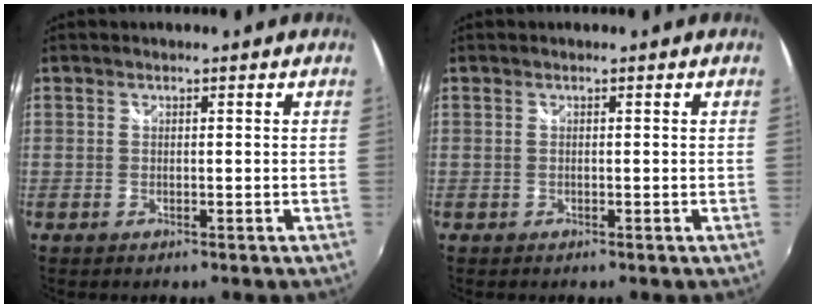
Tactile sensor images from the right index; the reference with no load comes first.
{"total": 0.0}